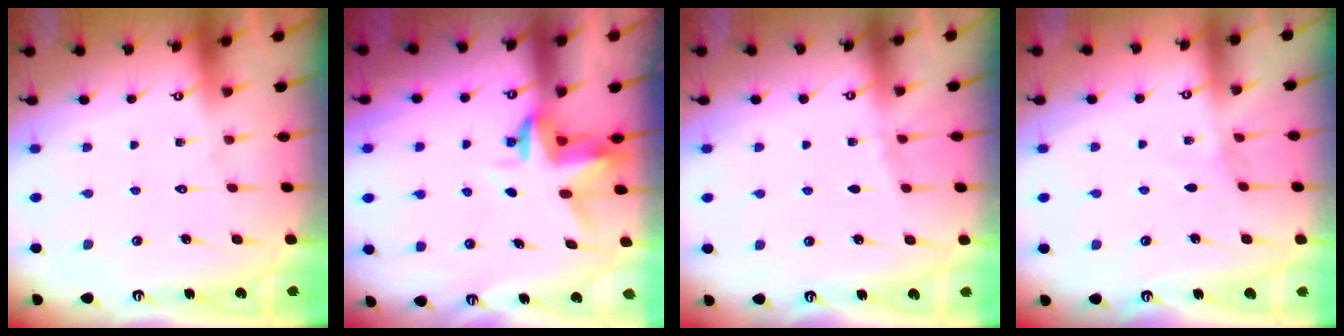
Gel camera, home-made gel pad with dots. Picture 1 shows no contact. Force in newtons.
{"total": 3.4, "press": 3.4, "slide": 0.6}
{"total": 4.1, "press": 3.4, "slide": 2.4}
{"total": 2.2, "press": 2.1, "slide": 0.4}